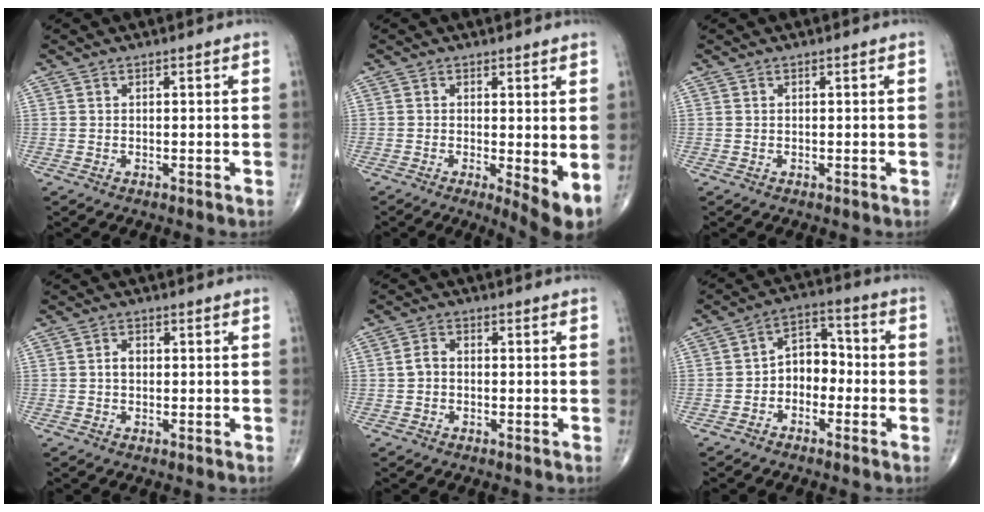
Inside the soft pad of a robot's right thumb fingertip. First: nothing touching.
{"total": 5.7, "force": [-0.4, 1.4, 5.5], "torque": [-0.082, -0.017, -0.008]}
{"total": 0.0}
{"total": 1.9, "force": [-0.1, 1.3, 1.3], "torque": [-0.018, 0.006, -0.004]}
{"total": 2.5, "force": [-0.4, 1.9, 1.5], "torque": [-0.025, 0.012, -0.014]}
{"total": 7.1, "force": [-1.8, 5.2, 4.5], "torque": [-0.037, 0.039, -0.049]}